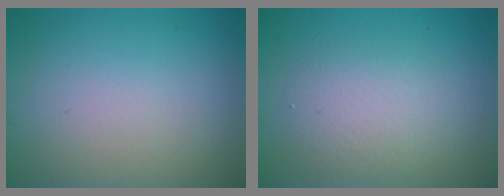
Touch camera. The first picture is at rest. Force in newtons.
{"total": 3.3, "press": 3.3, "slide": 0.1}